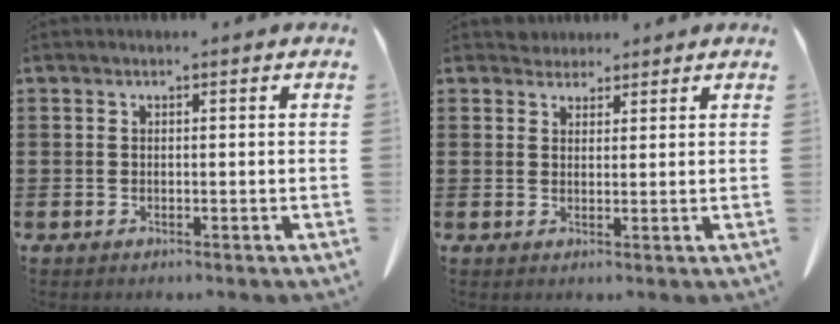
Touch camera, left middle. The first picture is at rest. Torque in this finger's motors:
{"motor_torque": [0.07, -0.04, 0.03, 0.02]}